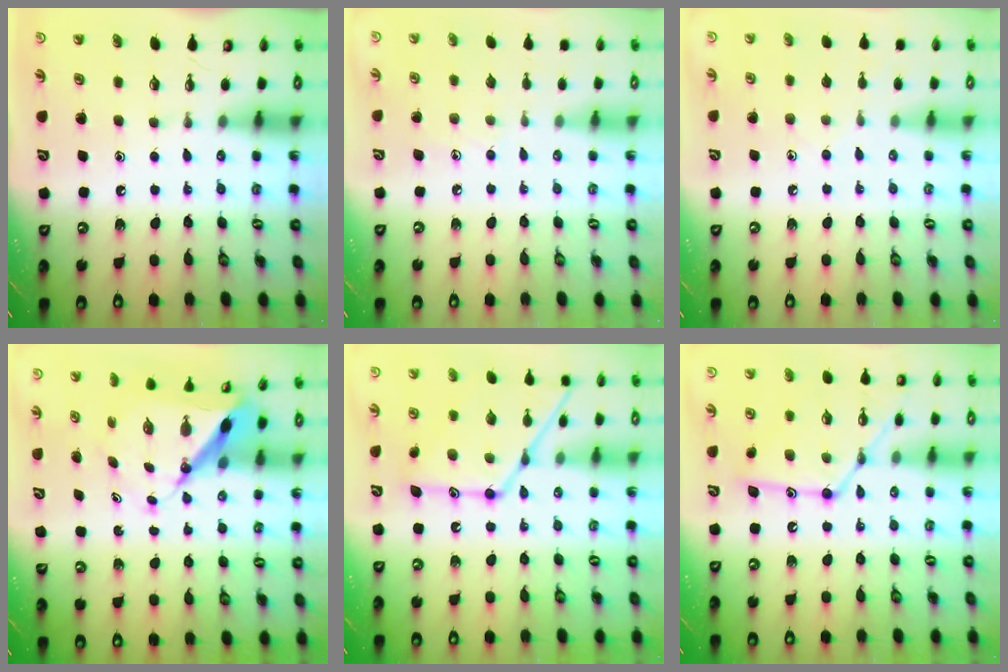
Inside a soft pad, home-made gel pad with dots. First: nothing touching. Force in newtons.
{"total": 5.3, "press": 5.3, "slide": 0.6}
{"total": 6.2, "press": 6.1, "slide": 0.6}
{"total": 8.5, "press": 8.5, "slide": 0.8}
{"total": 16.5, "press": 16.4, "slide": 1.4}
{"total": 15.8, "press": 15.7, "slide": 1.4}